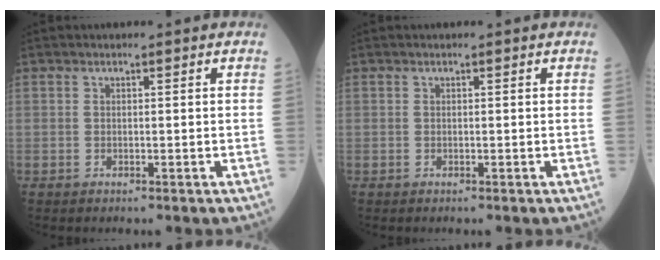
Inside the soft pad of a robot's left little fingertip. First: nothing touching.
{"total": 0.0}